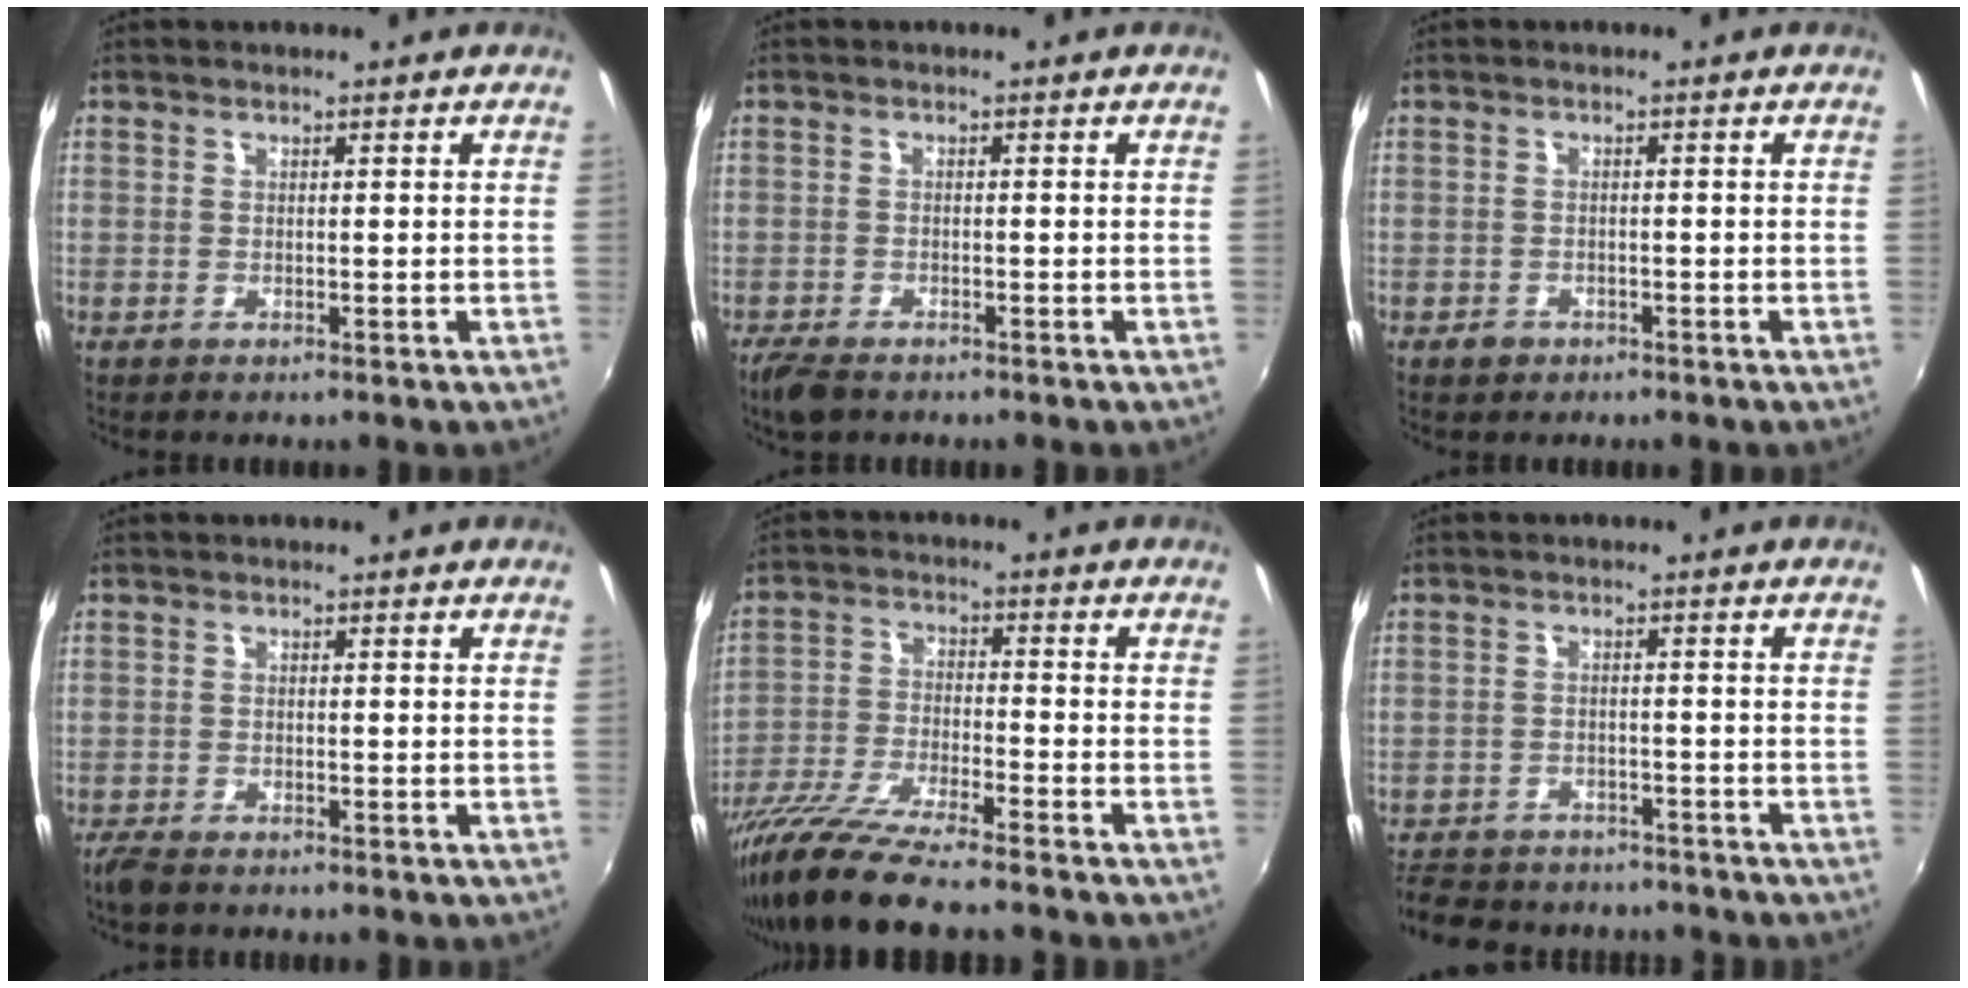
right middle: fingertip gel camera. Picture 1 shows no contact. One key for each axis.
{"total": 4.0, "fx": -3.1, "fy": 1.5, "fz": 2.0, "tx": -0.052, "ty": -0.016, "tz": -0.060}
{"total": 1.8, "fx": -1.1, "fy": 1.3, "fz": 0.4, "tx": -0.010, "ty": 0.000, "tz": -0.016}
{"total": 2.9, "fx": -2.5, "fy": 1.0, "fz": 1.3, "tx": -0.033, "ty": -0.013, "tz": -0.050}
{"total": 13.0, "fx": -10.8, "fy": 0.6, "fz": 7.4, "tx": -0.154, "ty": -0.035, "tz": -0.201}
{"total": 13.7, "fx": -11.4, "fy": 5.9, "fz": 4.7, "tx": -0.124, "ty": -0.002, "tz": -0.166}